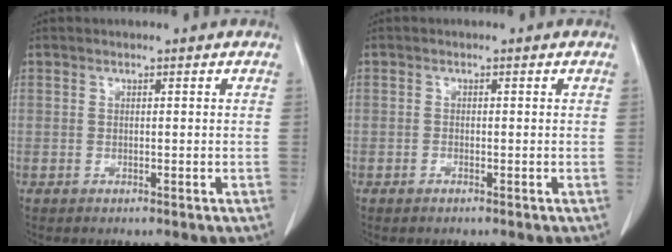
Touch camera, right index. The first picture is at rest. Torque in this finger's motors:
{"motor_torque": [-0.08, 0.04, -0.04, -0.02]}